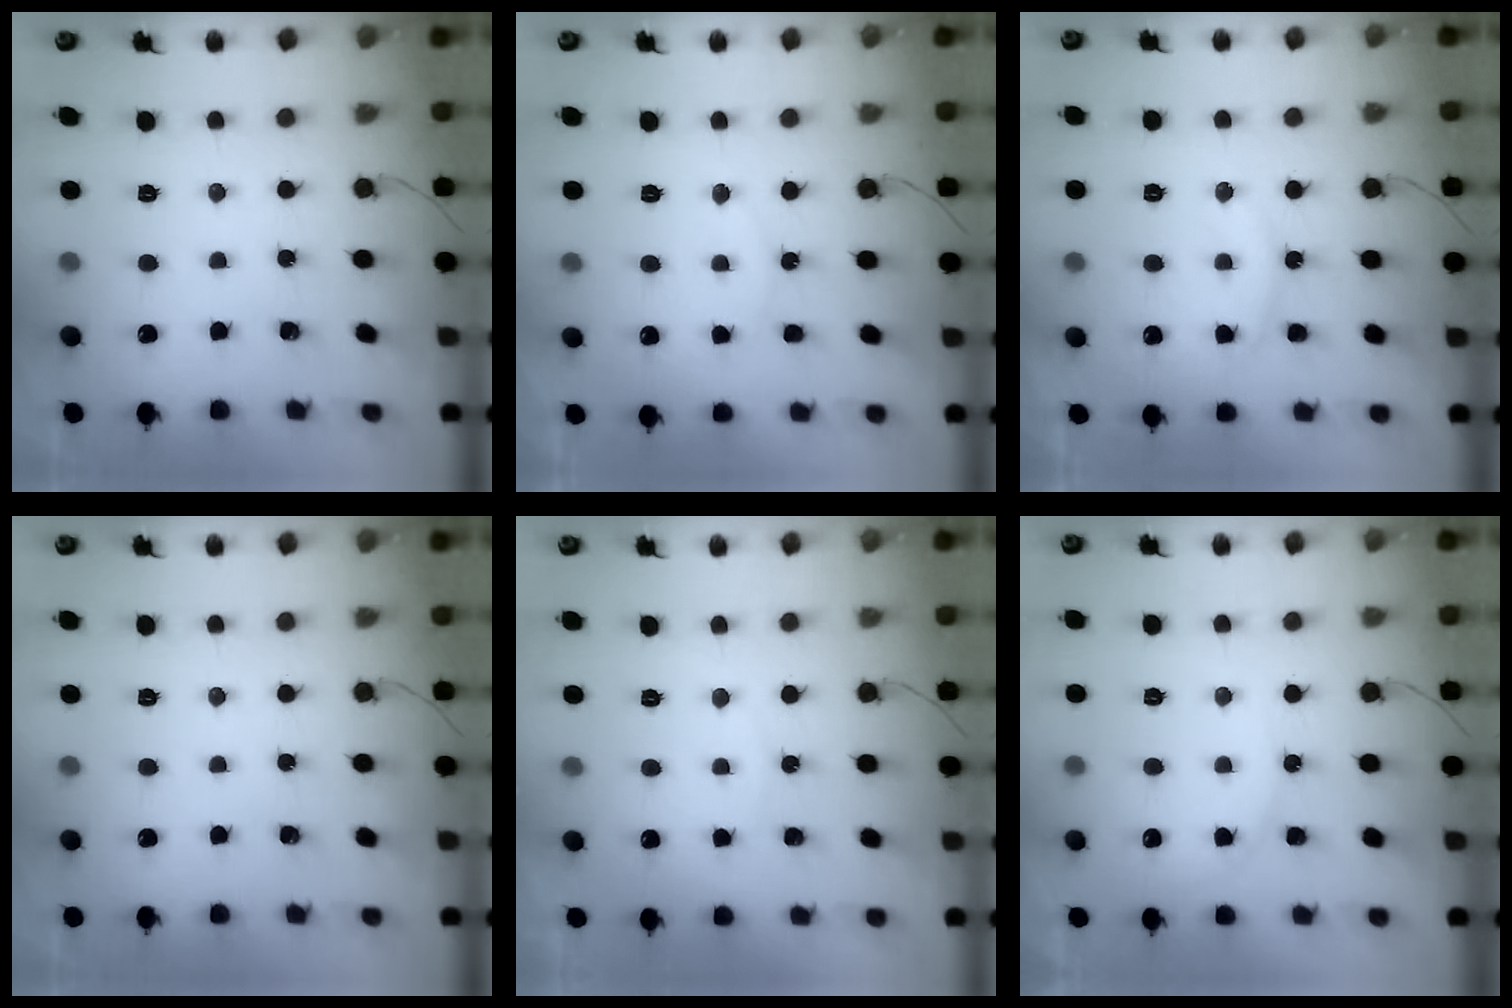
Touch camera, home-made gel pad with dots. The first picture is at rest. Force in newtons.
{"total": 7.1, "press": 7.0, "slide": 0.4}
{"total": 11.9, "press": 11.9, "slide": 0.8}
{"total": 0.0}
{"total": 3.9, "press": 3.9, "slide": 0.4}
{"total": 5.2, "press": 5.1, "slide": 0.5}